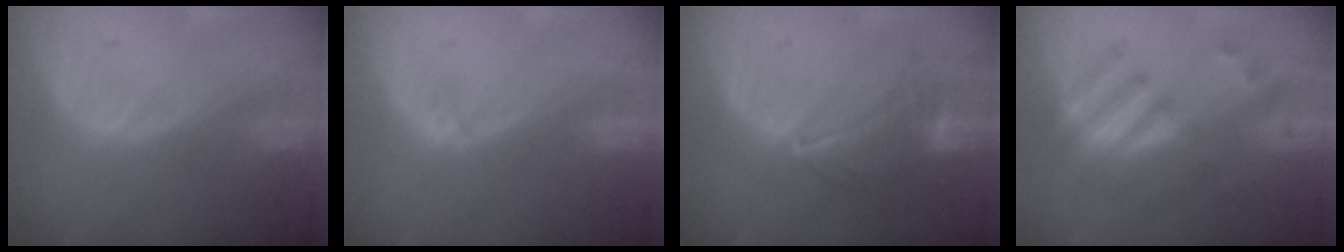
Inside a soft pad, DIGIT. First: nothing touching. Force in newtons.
{"total": 1.2, "press": 0.9, "slide": 0.7}
{"total": 7.1, "press": 6.7, "slide": 2.4}
{"total": 7.9, "press": 7.1, "slide": 3.6}